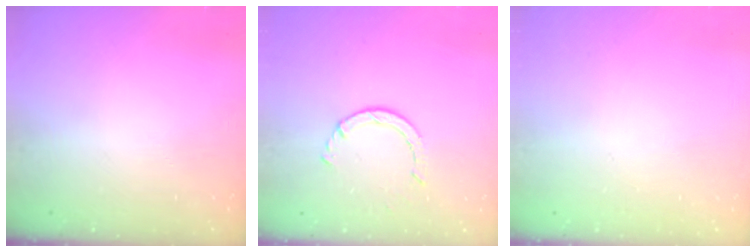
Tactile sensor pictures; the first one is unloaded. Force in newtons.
{"total": 2.2, "press": 2.2, "slide": 0.4}
{"total": 2.6, "press": 2.6, "slide": 0.2}